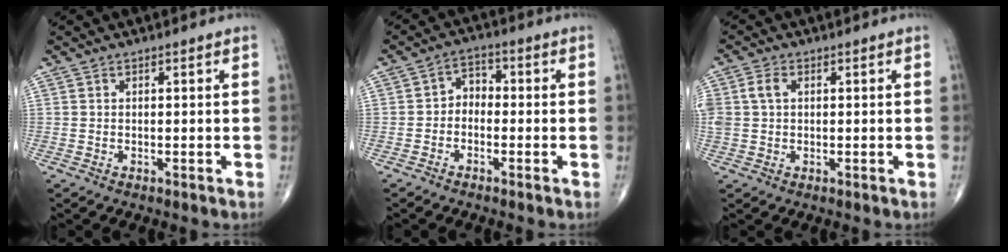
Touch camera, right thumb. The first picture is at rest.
{"total": 3.7, "force": [-1.1, 2.8, 2.1], "torque": [-0.013, 0.022, -0.036]}
{"total": 4.8, "force": [0.9, 3.4, 3.3], "torque": [-0.084, 0.014, 0.020]}